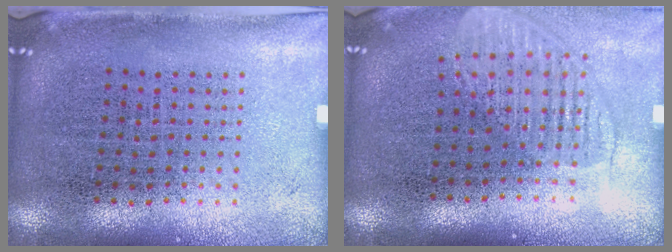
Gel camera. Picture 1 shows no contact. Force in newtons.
{"total": 1.6, "press": 1.5, "slide": 0.8}